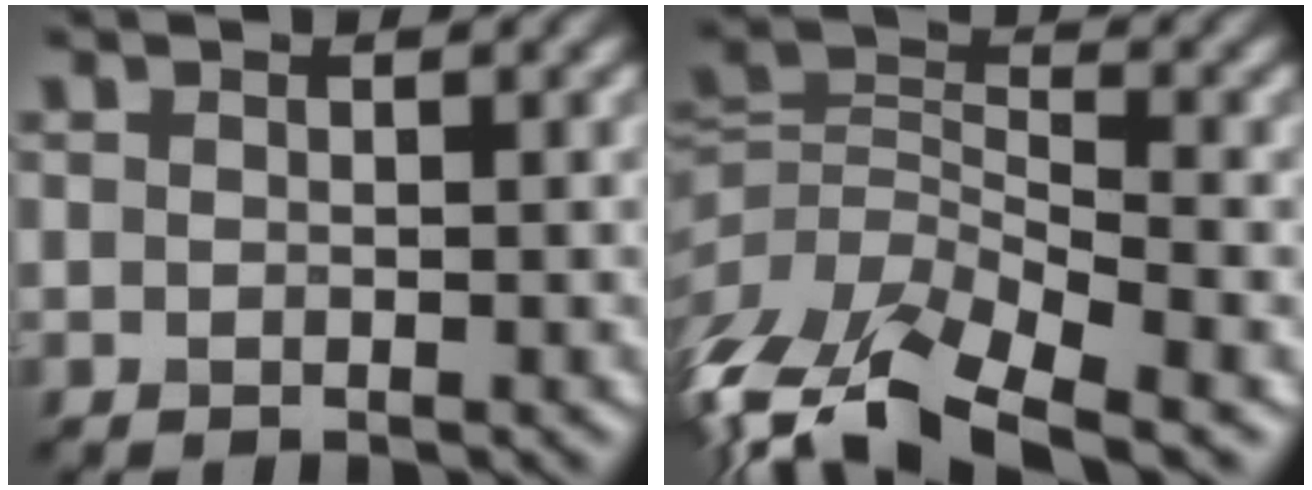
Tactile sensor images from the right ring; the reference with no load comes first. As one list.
[{"total": 10.8, "force": [-6.4, 4.4, 7.5], "torque": [-0.154, 0.002, -0.122]}]